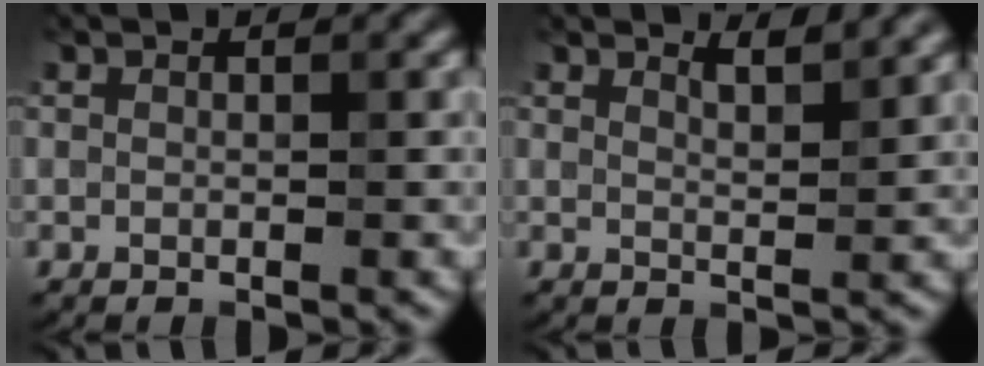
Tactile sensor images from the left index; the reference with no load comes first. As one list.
[{"total": 2.4, "force": [2.1, 0.5, 1.1], "torque": [-0.011, 0.001, 0.031]}]